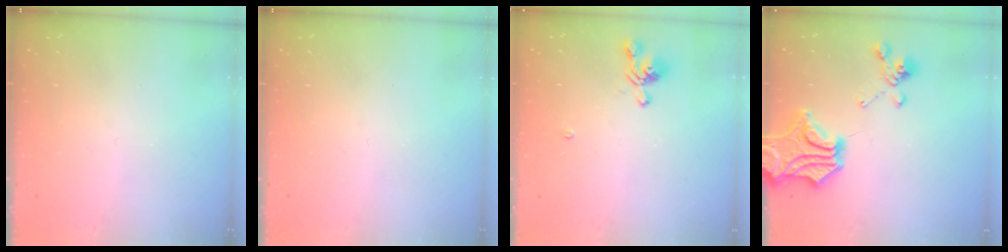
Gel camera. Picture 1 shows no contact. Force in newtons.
{"total": 0.0}
{"total": 0.9, "press": 0.0, "slide": 0.9}
{"total": 8.8, "press": 8.3, "slide": 3.0}